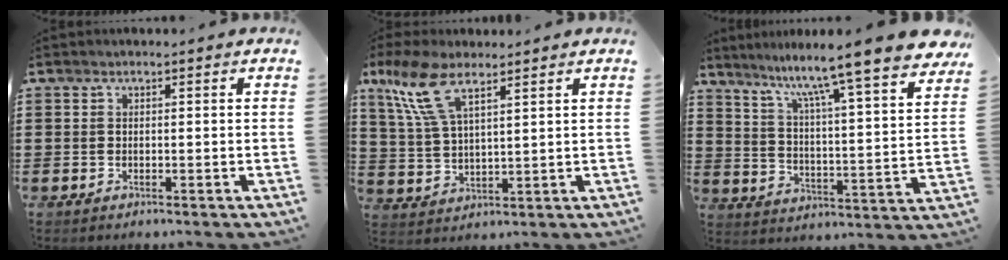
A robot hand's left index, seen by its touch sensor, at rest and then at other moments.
{"total": 9.4, "force": [6.2, 2.9, 6.4], "torque": [-0.147, -0.002, 0.113]}
{"total": 9.8, "force": [8.4, -1.5, 4.8], "torque": [-0.107, -0.079, 0.128]}